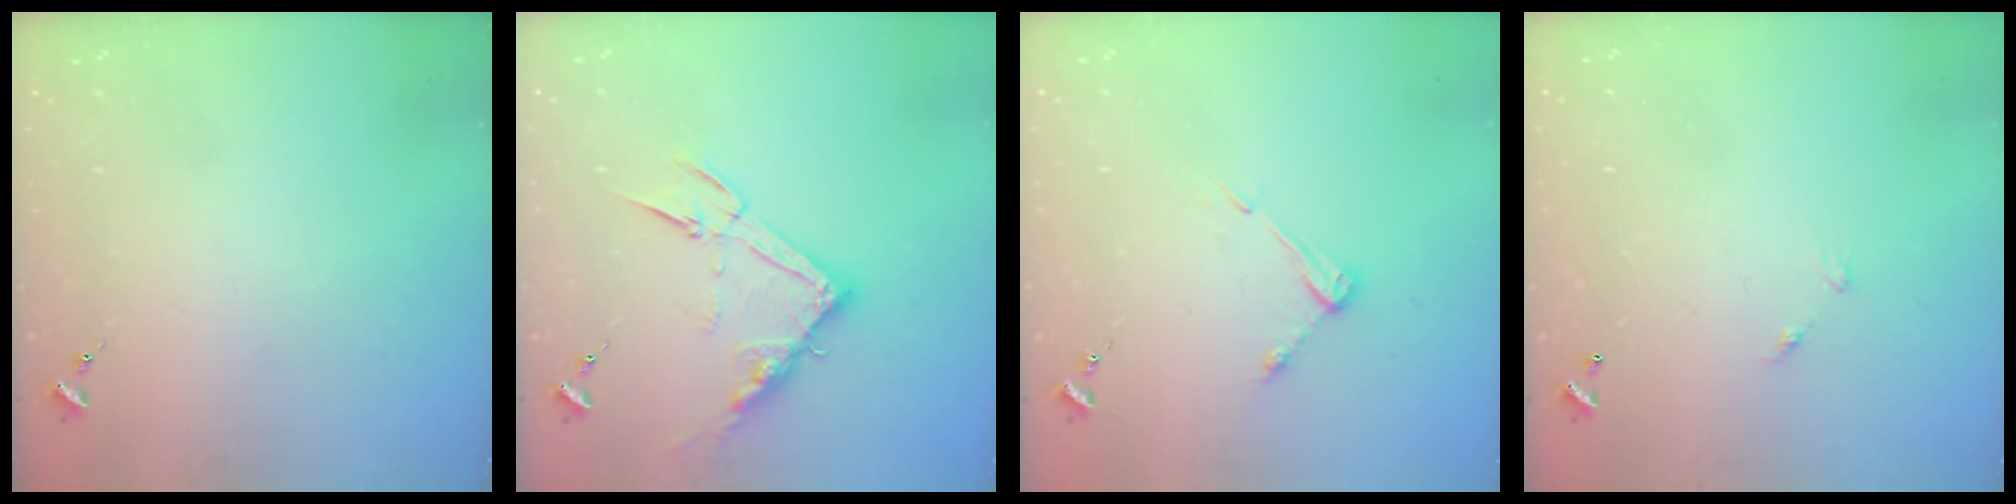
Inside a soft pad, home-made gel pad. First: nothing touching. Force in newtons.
{"total": 13.9, "press": 13.8, "slide": 0.9}
{"total": 5.2, "press": 5.1, "slide": 0.3}
{"total": 4.9, "press": 4.9, "slide": 0.3}